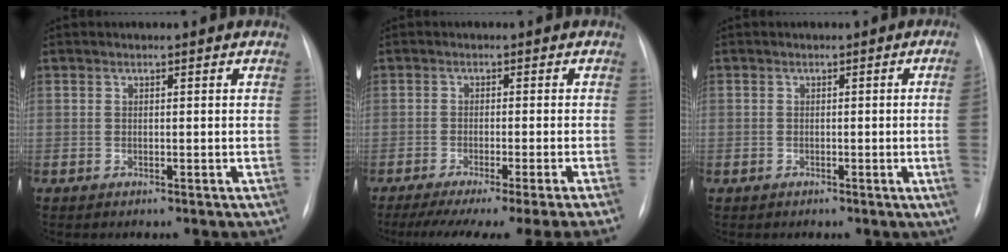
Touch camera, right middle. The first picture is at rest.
{"total": 15.9, "force": [-13.5, -1.7, 8.1], "torque": [-0.087, -0.043, -0.189]}
{"total": 3.2, "force": [-0.4, -0.8, 3.1], "torque": [-0.039, -0.004, -0.005]}